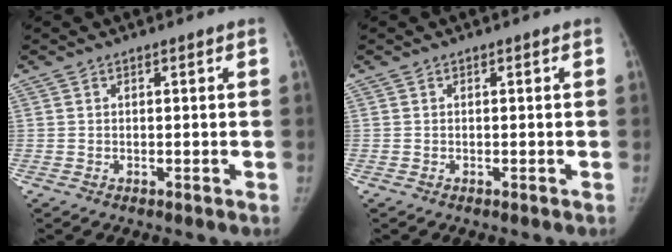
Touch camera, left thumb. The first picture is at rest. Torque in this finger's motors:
{"motor_torque": [0.00, 0.00, 0.04, -0.04, 0.00]}